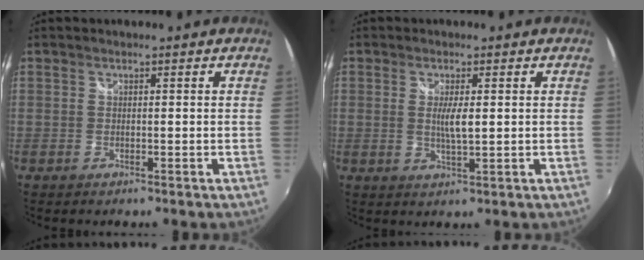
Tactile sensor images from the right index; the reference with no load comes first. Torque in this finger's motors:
{"motor_torque": [0.62, 0.15, 0.25, 0.08]}